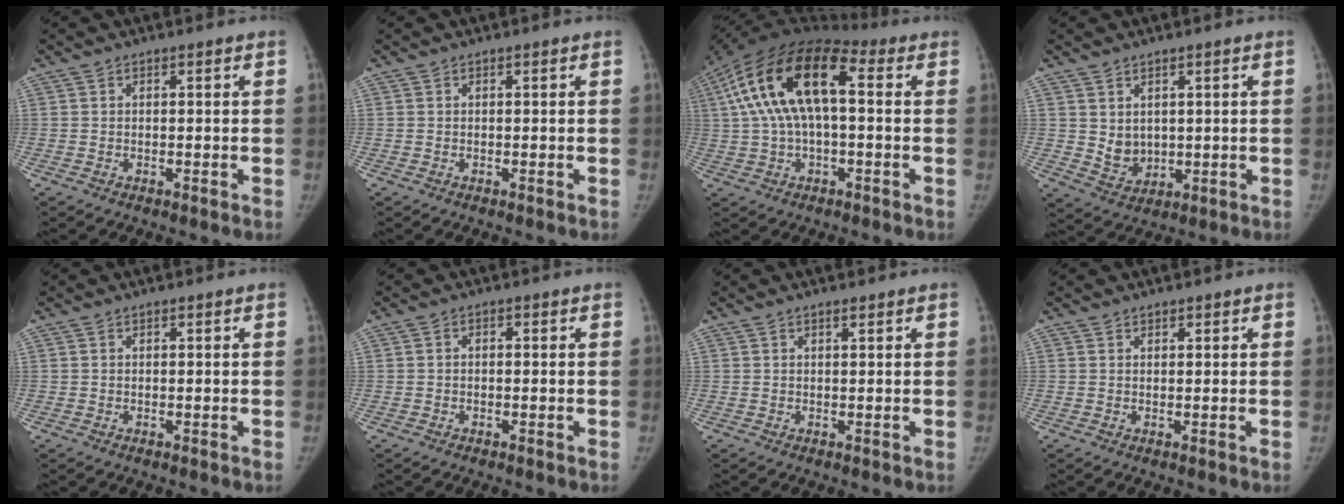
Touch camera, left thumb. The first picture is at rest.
{"total": 0.0}
{"total": 18.8, "force": [3.2, 9.2, 16.1], "torque": [-0.307, 0.049, 0.042]}
{"total": 4.7, "force": [1.2, 3.9, 2.4], "torque": [-0.021, -0.018, 0.037]}
{"total": 0.0}
{"total": 0.7, "force": [-0.1, 0.5, 0.4], "torque": [0.001, 0.003, -0.007]}
{"total": 0.8, "force": [0.6, 0.1, 0.4], "torque": [-0.009, -0.004, 0.011]}
{"total": 0.8, "force": [0.6, 0.4, 0.0], "torque": [0.010, -0.005, 0.007]}